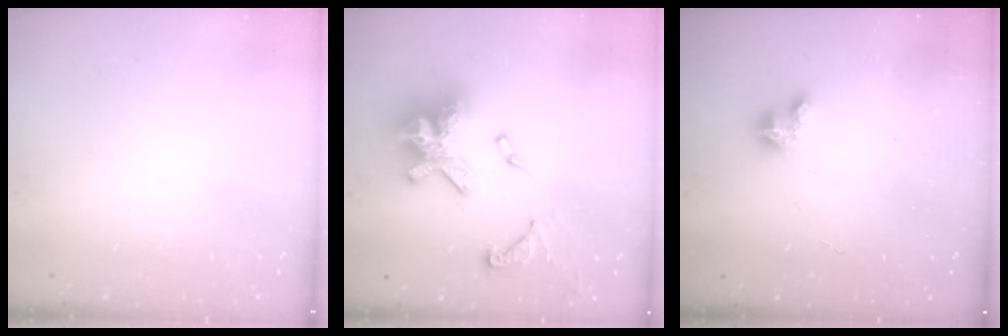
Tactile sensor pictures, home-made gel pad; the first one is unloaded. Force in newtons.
{"total": 17.8, "press": 17.7, "slide": 1.7}
{"total": 2.9, "press": 2.9, "slide": 0.2}